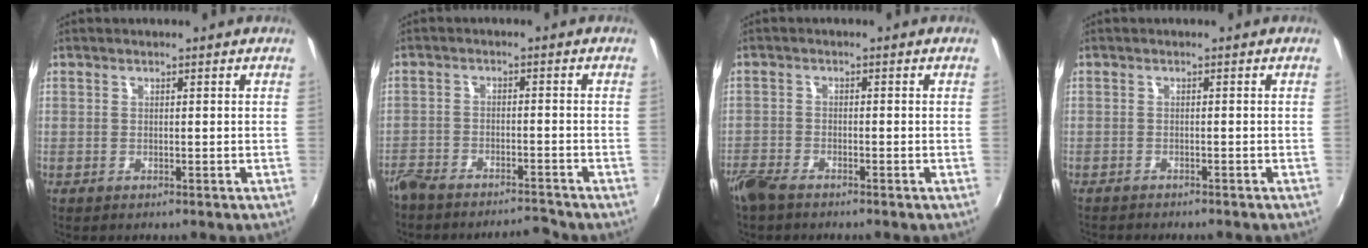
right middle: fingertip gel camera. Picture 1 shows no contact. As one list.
[{"total": 8.0, "force": [-7.5, 1.7, 2.1], "torque": [-0.065, 0.004, -0.123]}, {"total": 5.0, "force": [-4.2, 1.5, 2.2], "torque": [-0.061, -0.018, -0.086]}, {"total": 3.0, "force": [-2.8, 0.5, 0.9], "torque": [-0.028, -0.013, -0.045]}]